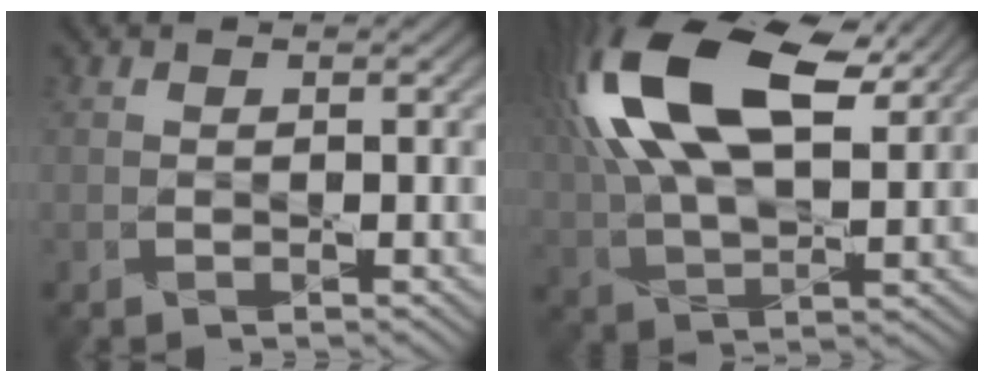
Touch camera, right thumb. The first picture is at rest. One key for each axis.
{"total": 19.1, "fx": 7.4, "fy": 8.8, "fz": 15.2, "tx": -0.331, "ty": 0.051, "tz": 0.110}